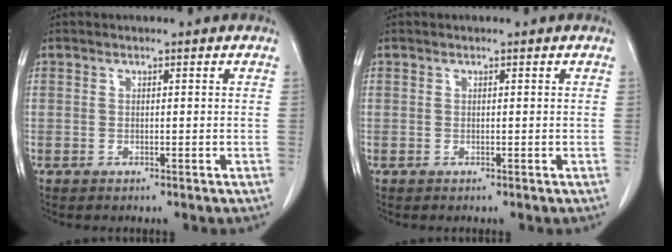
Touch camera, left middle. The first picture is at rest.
{"total": 0.0}